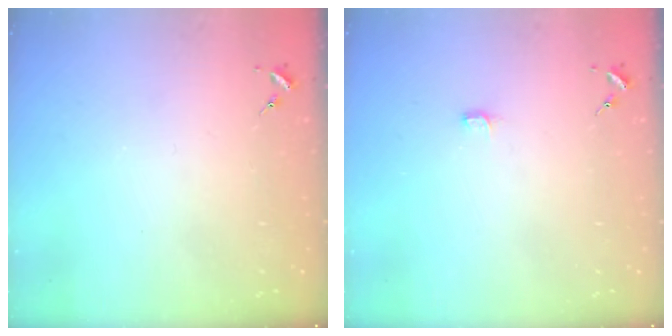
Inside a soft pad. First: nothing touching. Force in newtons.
{"total": 2.7, "press": 2.7, "slide": 0.3}